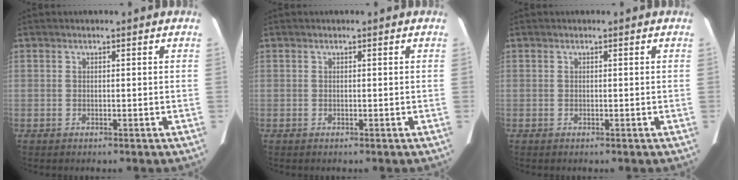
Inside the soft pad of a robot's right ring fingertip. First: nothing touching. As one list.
[{"total": 0.0}, {"total": 0.0}]